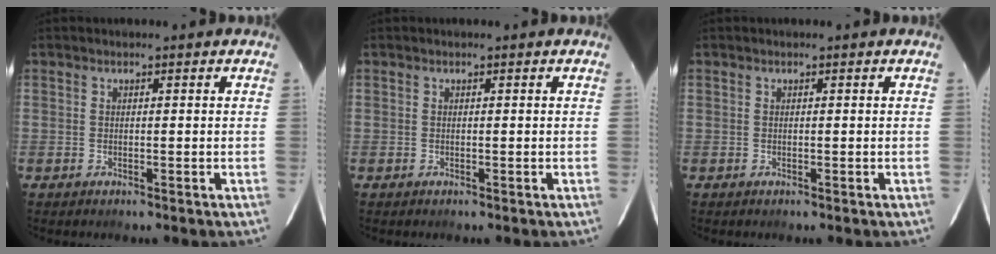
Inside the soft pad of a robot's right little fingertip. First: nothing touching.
{"total": 0.0}
{"total": 0.0}